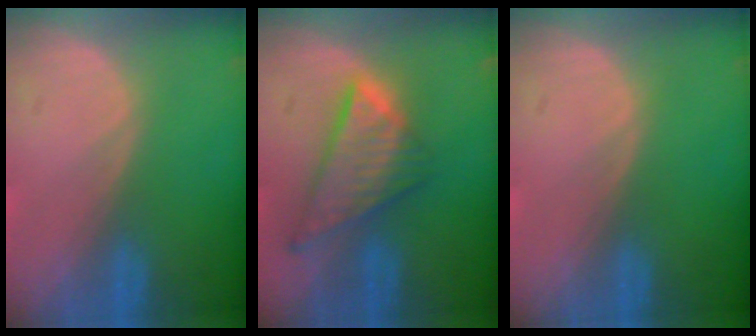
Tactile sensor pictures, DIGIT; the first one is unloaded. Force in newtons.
{"total": 8.7, "press": 7.4, "slide": 4.5}
{"total": 0.0}